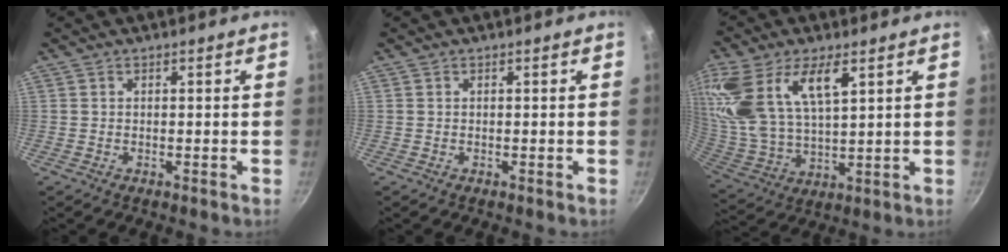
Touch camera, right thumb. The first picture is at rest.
{"total": 0.0}
{"total": 21.2, "force": [9.9, 10.5, 15.5], "torque": [-0.323, -0.009, 0.203]}